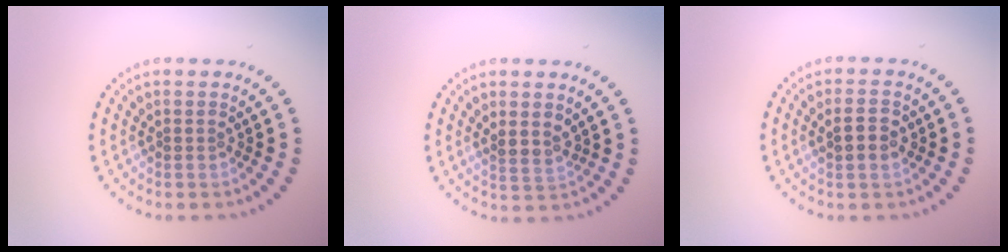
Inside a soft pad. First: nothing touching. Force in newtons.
{"total": 1.8, "press": 1.6, "slide": 0.9}
{"total": 2.3, "press": 2.3, "slide": 0.3}